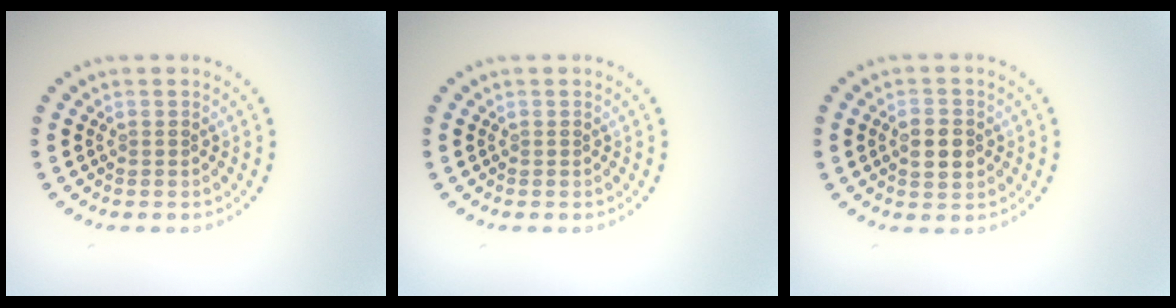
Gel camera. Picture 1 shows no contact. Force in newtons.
{"total": 0.0}
{"total": 2.8, "press": 2.8, "slide": 0.0}